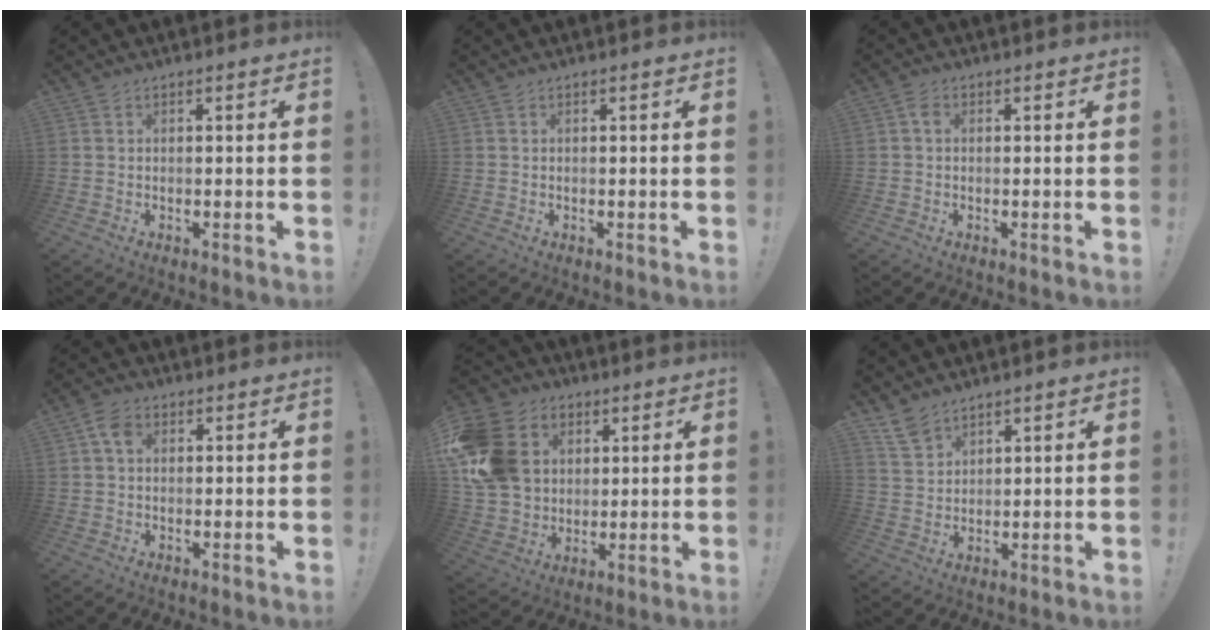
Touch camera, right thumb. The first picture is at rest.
{"total": 0.0}
{"total": 2.0, "force": [0.1, 1.4, 1.5], "torque": [-0.023, 0.004, 0.000]}
{"total": 4.6, "force": [1.2, 3.1, 3.2], "torque": [-0.056, 0.007, 0.024]}
{"total": 19.4, "force": [4.3, 15.8, 10.3], "torque": [-0.188, -0.005, 0.096]}
{"total": 6.2, "force": [4.9, 3.1, 2.1], "torque": [-0.034, -0.028, 0.095]}